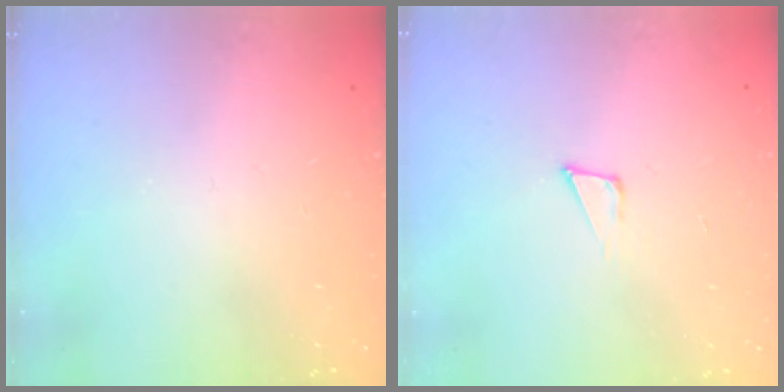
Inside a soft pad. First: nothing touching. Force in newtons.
{"total": 5.0, "press": 4.9, "slide": 0.8}